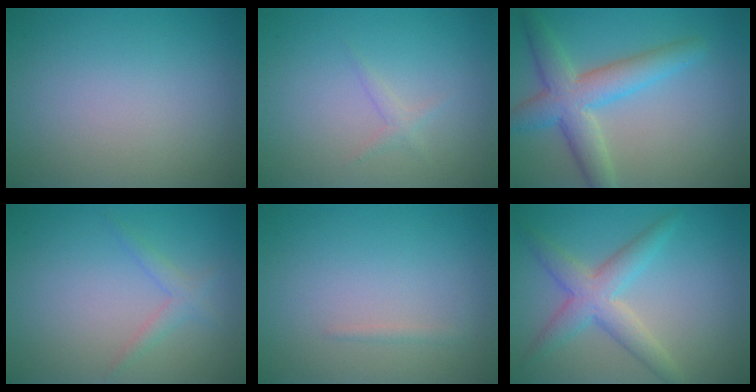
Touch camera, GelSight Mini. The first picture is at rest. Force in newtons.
{"total": 0.9, "press": 0.9, "slide": 0.0}
{"total": 5.6, "press": 5.6, "slide": 0.1}
{"total": 1.5, "press": 1.5, "slide": 0.1}
{"total": 0.6, "press": 0.6, "slide": 0.0}
{"total": 4.2, "press": 4.2, "slide": 0.2}